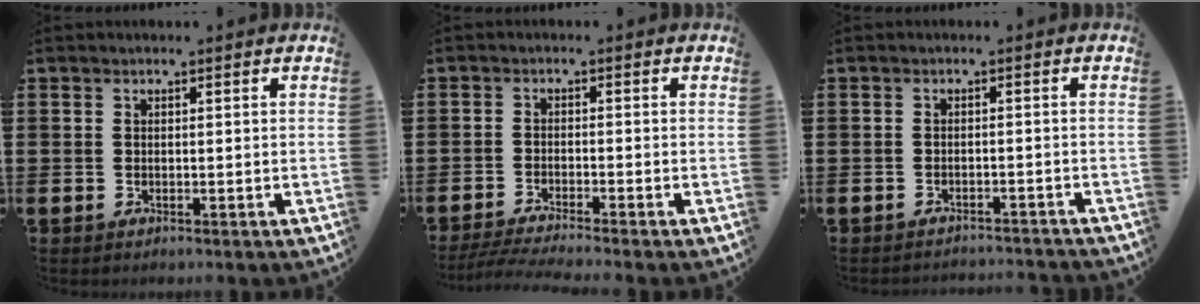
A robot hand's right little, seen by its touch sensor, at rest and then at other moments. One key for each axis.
{"total": 2.6, "fx": -2.2, "fy": -0.1, "fz": 1.4, "tx": -0.021, "ty": -0.001, "tz": -0.040}
{"total": 1.3, "fx": -1.3, "fy": -0.1, "fz": -0.1, "tx": -0.001, "ty": 0.004, "tz": -0.027}